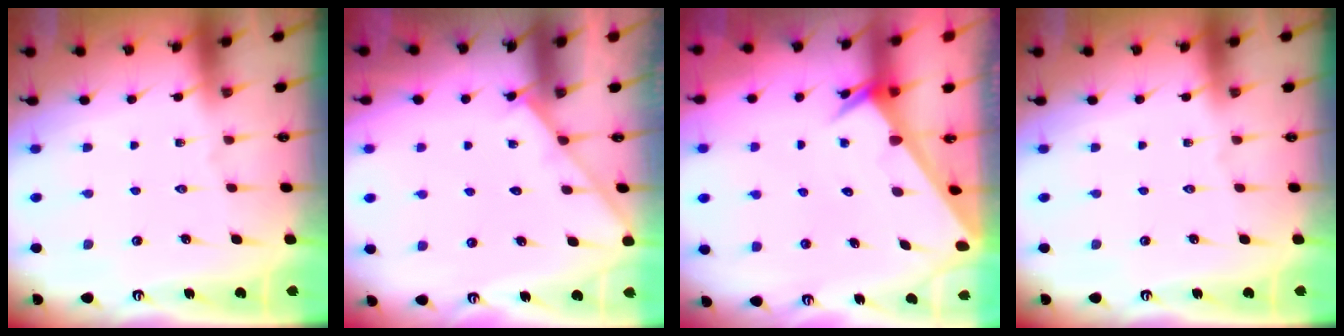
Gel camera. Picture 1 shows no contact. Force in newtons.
{"total": 2.0, "press": 1.9, "slide": 0.4}
{"total": 2.4, "press": 2.4, "slide": 0.0}
{"total": 0.0}